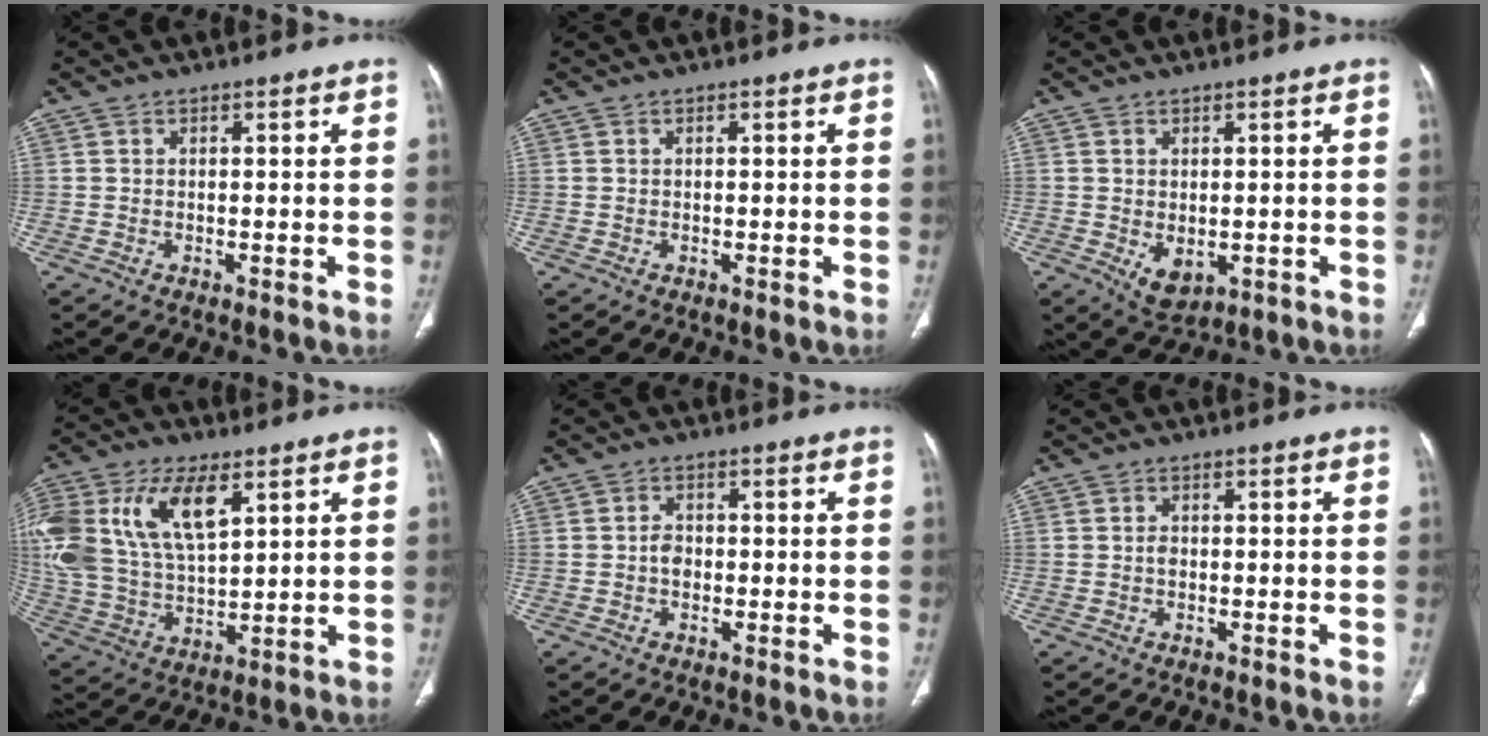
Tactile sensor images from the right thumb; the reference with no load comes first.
{"total": 0.0}
{"total": 4.7, "force": [-0.8, 3.1, 3.5], "torque": [-0.048, -0.008, 0.005]}
{"total": 23.6, "force": [9.1, 13.0, 17.5], "torque": [-0.391, 0.001, 0.174]}
{"total": 2.4, "force": [-0.3, 1.8, 1.5], "torque": [-0.020, 0.008, -0.009]}
{"total": 1.2, "force": [-0.1, 0.8, 0.8], "torque": [-0.014, 0.001, -0.002]}